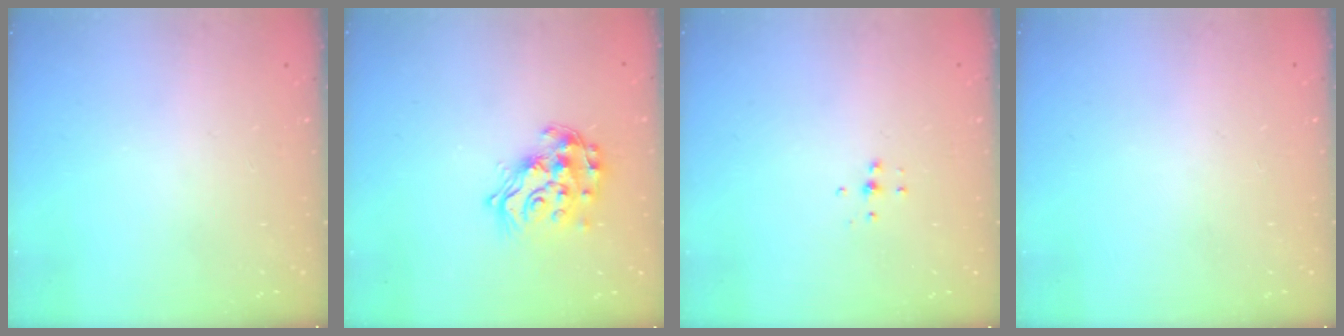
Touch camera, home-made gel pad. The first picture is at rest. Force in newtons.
{"total": 16.4, "press": 16.4, "slide": 1.0}
{"total": 3.2, "press": 3.2, "slide": 0.2}
{"total": 0.6, "press": 0.5, "slide": 0.2}